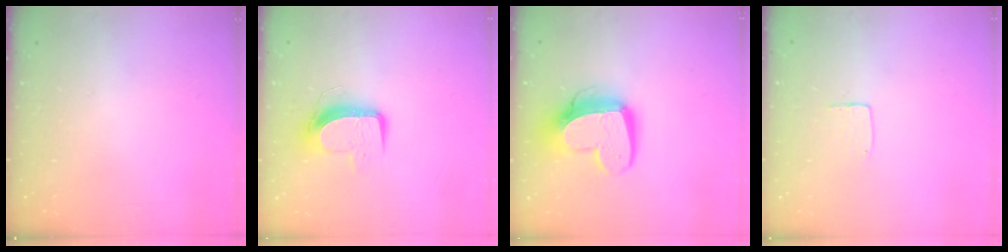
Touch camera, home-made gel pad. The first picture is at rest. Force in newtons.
{"total": 8.9, "press": 8.9, "slide": 0.7}
{"total": 14.6, "press": 14.6, "slide": 1.4}
{"total": 3.6, "press": 3.6, "slide": 0.2}